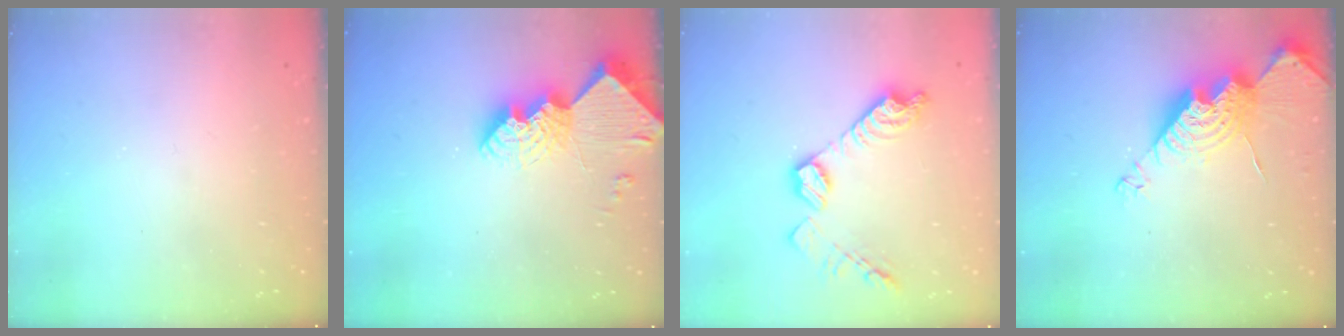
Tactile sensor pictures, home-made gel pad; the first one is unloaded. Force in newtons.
{"total": 11.8, "press": 11.8, "slide": 1.0}
{"total": 14.1, "press": 14.1, "slide": 0.8}
{"total": 16.0, "press": 16.0, "slide": 1.0}